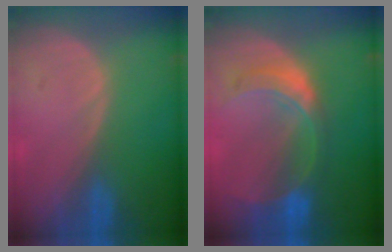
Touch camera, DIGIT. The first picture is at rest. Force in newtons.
{"total": 7.6, "press": 6.7, "slide": 3.6}